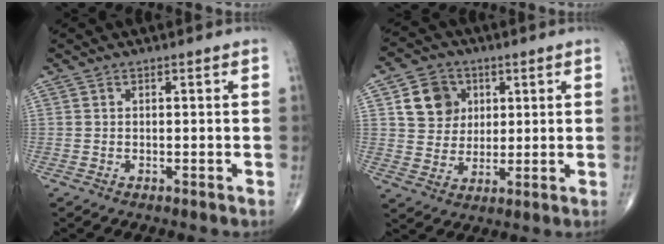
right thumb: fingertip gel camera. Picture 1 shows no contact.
{"total": 9.2, "force": [3.0, 7.9, 3.6], "torque": [-0.026, -0.007, 0.054]}